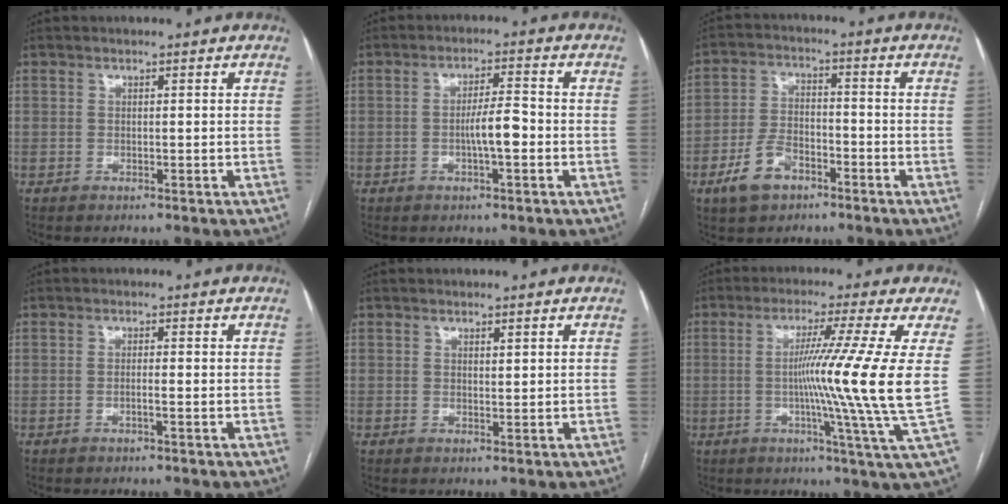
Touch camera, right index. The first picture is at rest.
{"total": 4.6, "force": [-1.2, 0.5, 4.4], "torque": [-0.077, 0.005, -0.020]}
{"total": 7.4, "force": [-4.2, 4.2, 4.4], "torque": [-0.100, 0.006, -0.072]}
{"total": 1.0, "force": [-0.4, -0.2, 0.9], "torque": [-0.015, 0.001, -0.008]}
{"total": 0.7, "force": [0.5, 0.2, 0.5], "torque": [-0.009, -0.004, 0.008]}
{"total": 13.3, "force": [0.5, -3.9, 12.7], "torque": [-0.208, -0.017, 0.007]}